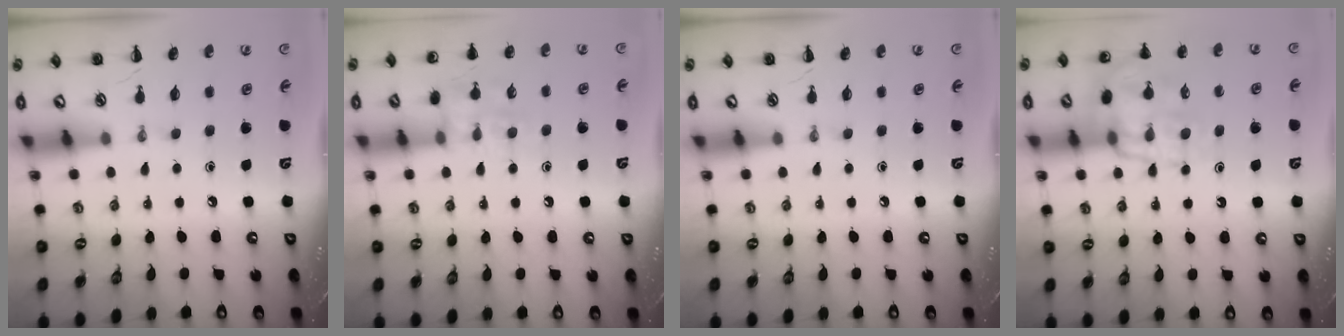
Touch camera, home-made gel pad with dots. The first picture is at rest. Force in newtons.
{"total": 10.2, "press": 10.1, "slide": 1.4}
{"total": 0.0}
{"total": 18.2, "press": 18.1, "slide": 2.5}